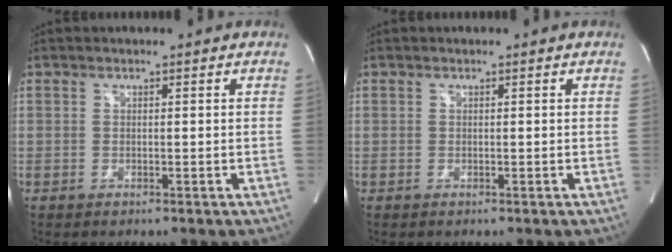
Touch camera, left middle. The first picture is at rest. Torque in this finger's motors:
{"motor_torque": [0.12, -0.03, -0.02, 0.01]}